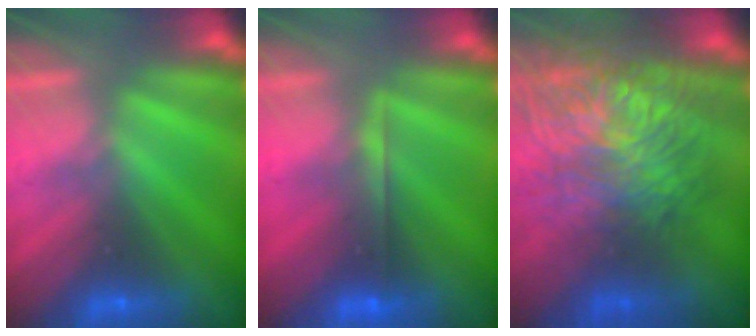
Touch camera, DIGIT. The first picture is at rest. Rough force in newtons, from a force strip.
{"total": 2.6}
{"total": 7.3}